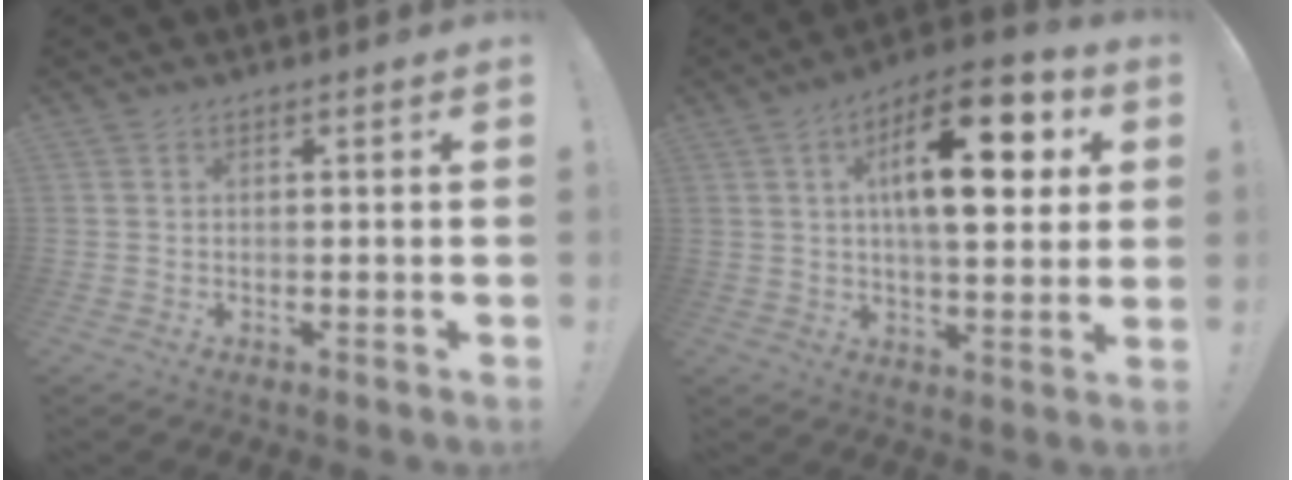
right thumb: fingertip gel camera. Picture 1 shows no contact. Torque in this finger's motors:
{"motor_torque": [1.52, 3.49, 0.29, 0.27, 0.44]}